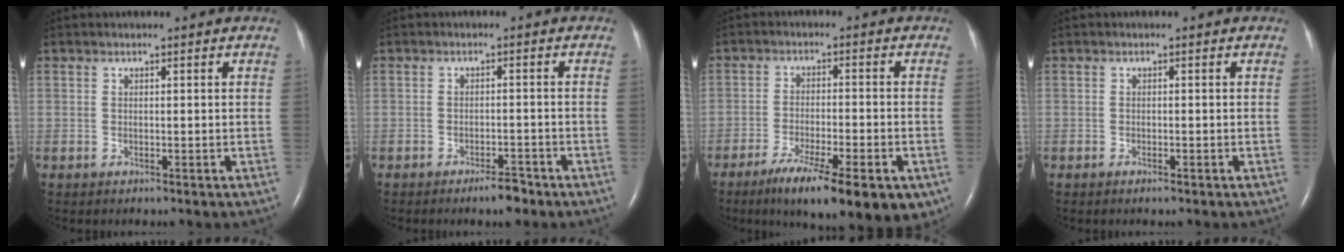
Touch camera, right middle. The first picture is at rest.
{"total": 2.8, "force": [-2.2, 0.6, 1.6], "torque": [-0.026, 0.000, -0.034]}
{"total": 15.1, "force": [-8.9, 3.2, 11.7], "torque": [-0.142, -0.026, -0.135]}
{"total": 0.7, "force": [-0.5, 0.1, 0.5], "torque": [-0.012, -0.002, -0.006]}